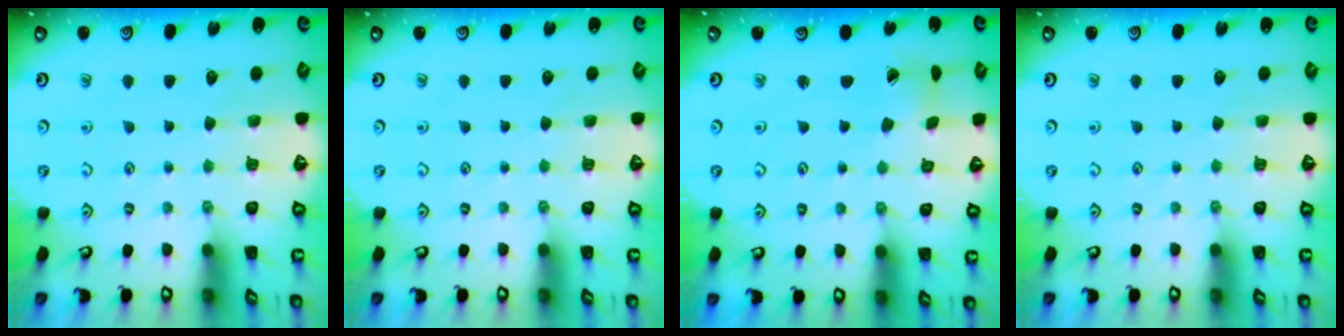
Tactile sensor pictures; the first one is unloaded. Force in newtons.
{"total": 0.0}
{"total": 2.6, "press": 2.6, "slide": 0.3}
{"total": 0.0}